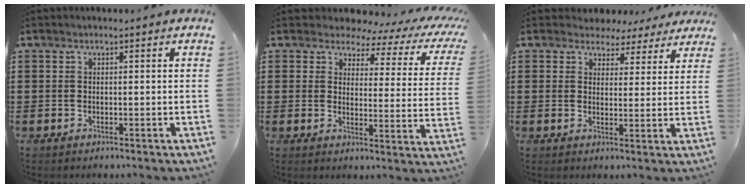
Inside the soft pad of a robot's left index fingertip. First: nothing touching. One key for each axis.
{"total": 3.4, "fx": 2.5, "fy": 1.6, "fz": 1.7, "tx": -0.044, "ty": -0.014, "tz": 0.034}
{"total": 3.6, "fx": 3.0, "fy": 1.9, "fz": 0.4, "tx": -0.017, "ty": -0.008, "tz": 0.052}